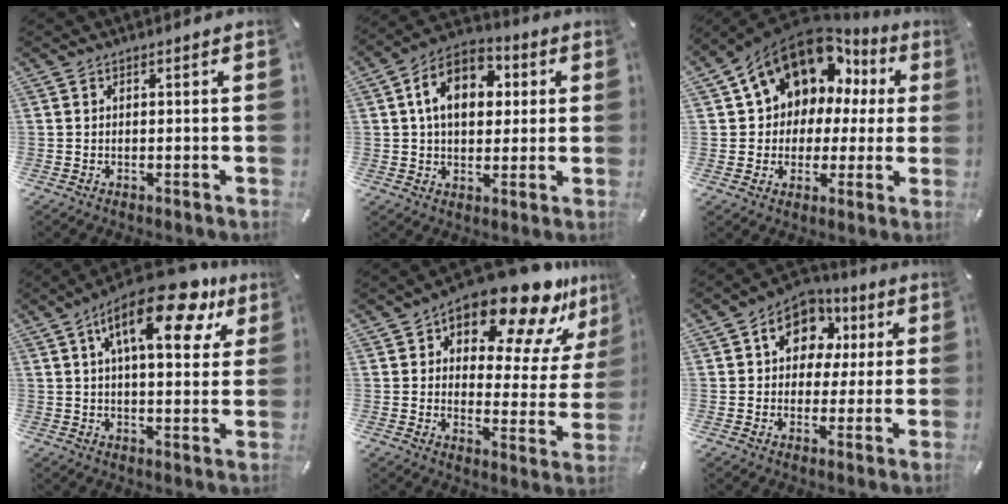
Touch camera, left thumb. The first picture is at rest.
{"total": 12.1, "force": [2.9, 8.7, 8.0], "torque": [-0.131, 0.006, 0.049]}
{"total": 14.6, "force": [7.8, 10.6, 6.3], "torque": [-0.114, -0.048, 0.143]}
{"total": 18.3, "force": [9.3, 7.4, 13.9], "torque": [-0.212, -0.035, 0.146]}
{"total": 18.7, "force": [14.1, 7.1, 10.1], "torque": [-0.140, -0.114, 0.230]}
{"total": 10.4, "force": [2.7, 8.6, 5.2], "torque": [-0.078, -0.005, 0.046]}